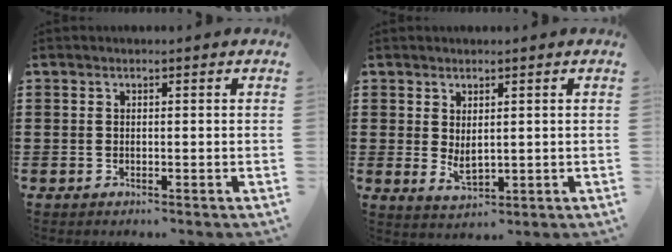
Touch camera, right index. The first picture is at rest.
{"total": 2.5, "force": [0.8, 1.2, 2.1], "torque": [-0.040, -0.001, 0.017]}